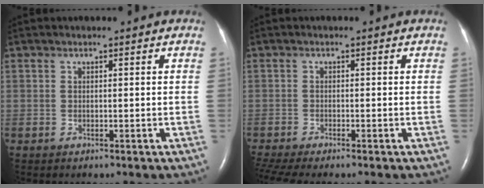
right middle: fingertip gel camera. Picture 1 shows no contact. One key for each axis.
{"total": 6.0, "fx": -5.0, "fy": 0.4, "fz": 3.3, "tx": -0.061, "ty": -0.007, "tz": -0.086}